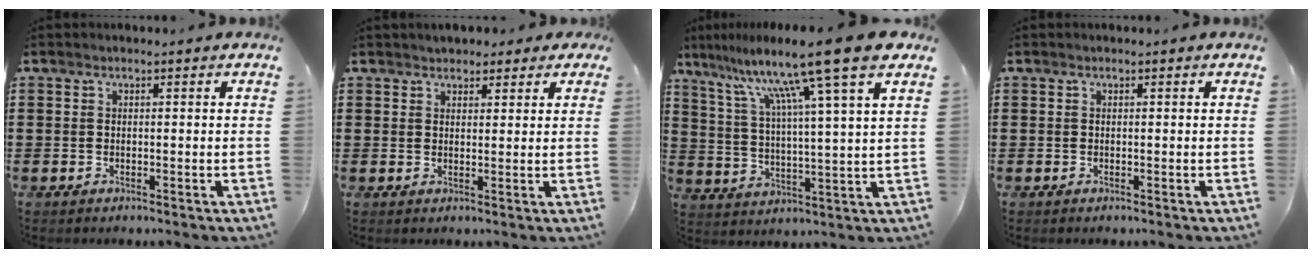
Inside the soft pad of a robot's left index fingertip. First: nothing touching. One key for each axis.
{"total": 2.3, "fx": 1.9, "fy": 1.2, "fz": 0.2, "tx": -0.003, "ty": 0.004, "tz": 0.033}
{"total": 13.4, "fx": 9.8, "fy": -0.8, "fz": 9.2, "tx": -0.205, "ty": -0.049, "tz": 0.150}
{"total": 0.0}